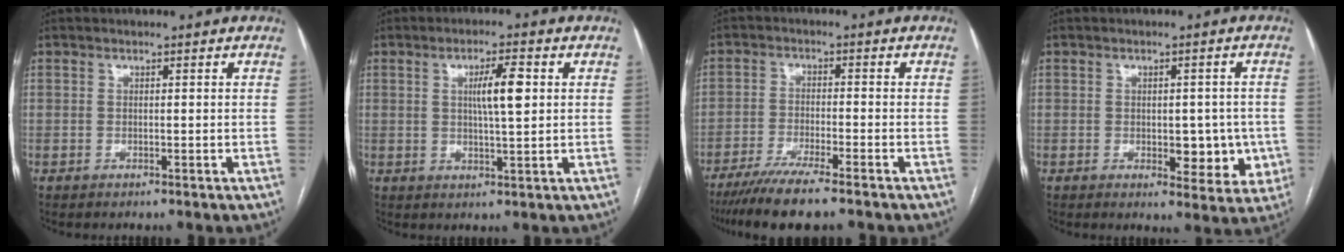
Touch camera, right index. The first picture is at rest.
{"total": 5.6, "force": [1.4, 0.6, 5.4], "torque": [-0.094, 0.004, 0.025]}
{"total": 8.5, "force": [-6.6, 0.4, 5.2], "torque": [-0.086, -0.021, -0.114]}
{"total": 7.1, "force": [-1.2, 3.9, 5.8], "torque": [-0.052, 0.004, -0.006]}